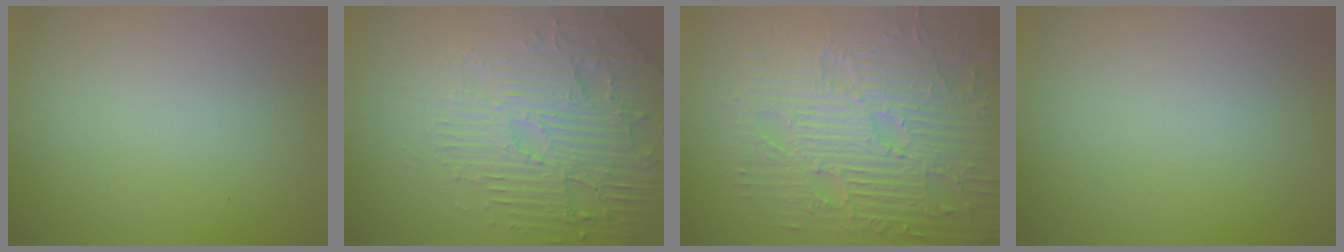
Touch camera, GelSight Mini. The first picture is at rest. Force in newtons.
{"total": 6.9, "press": 5.3, "slide": 4.4}
{"total": 9.4, "press": 6.8, "slide": 6.4}
{"total": 0.0}